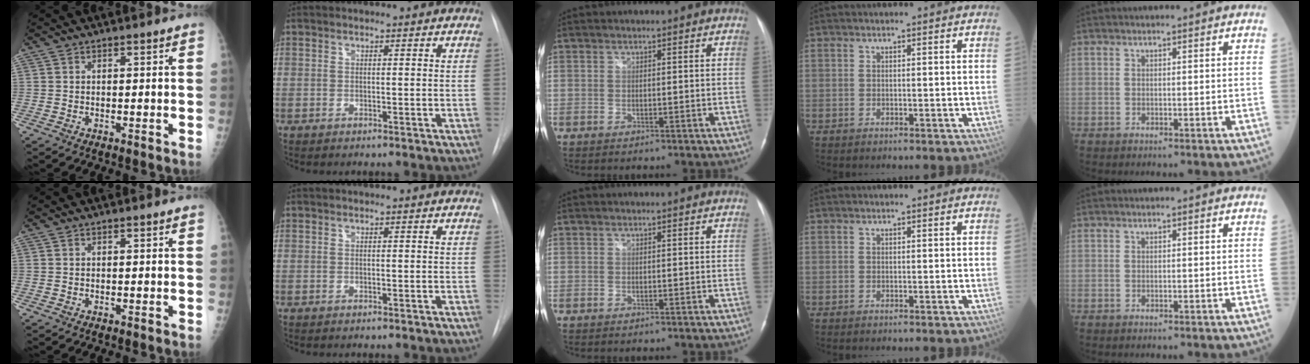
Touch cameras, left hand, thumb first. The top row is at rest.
{}